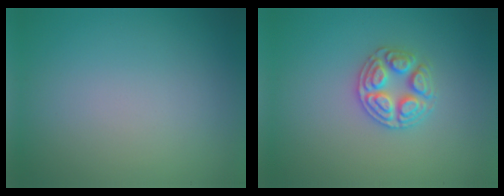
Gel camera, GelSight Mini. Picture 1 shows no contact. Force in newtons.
{"total": 3.2, "press": 3.1, "slide": 0.4}